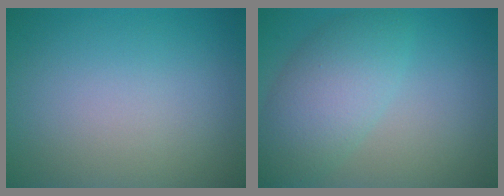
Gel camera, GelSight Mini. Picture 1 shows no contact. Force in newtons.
{"total": 5.2, "press": 5.2, "slide": 0.2}